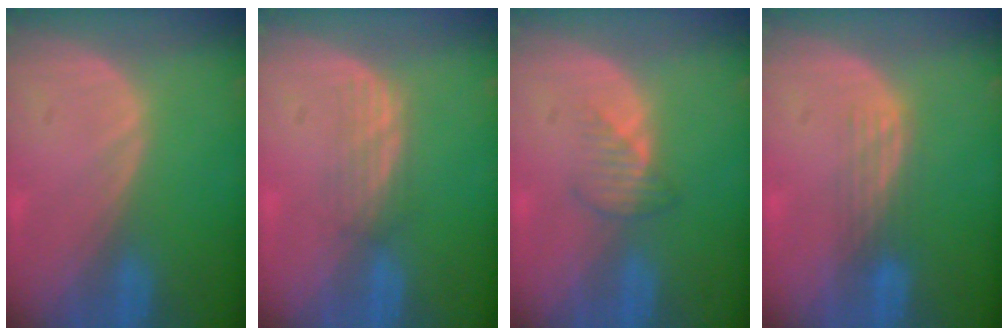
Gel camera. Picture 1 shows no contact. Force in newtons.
{"total": 2.9, "press": 2.6, "slide": 1.2}
{"total": 2.5, "press": 2.5, "slide": 0.2}
{"total": 3.0, "press": 2.7, "slide": 1.3}